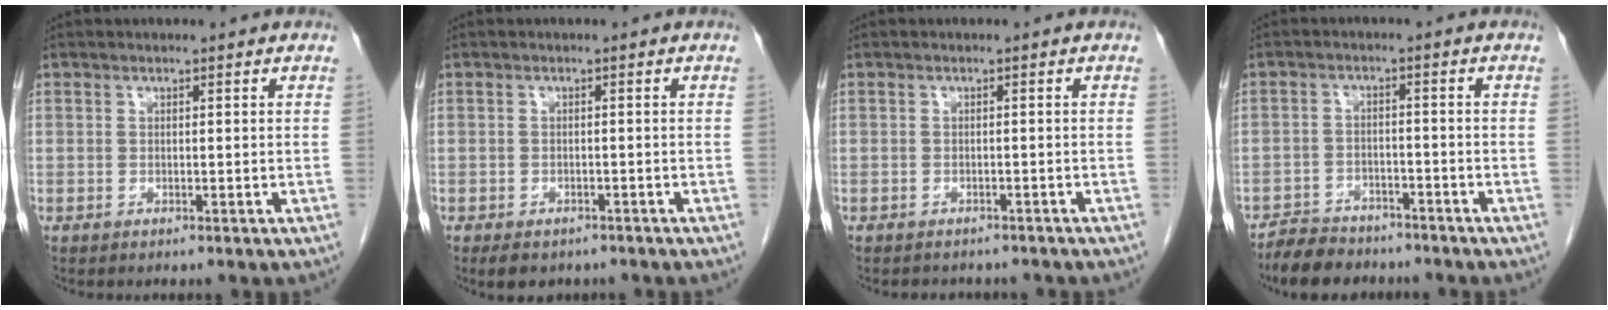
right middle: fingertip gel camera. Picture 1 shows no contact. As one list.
[{"total": 5.0, "force": [-3.9, 2.6, 1.9], "torque": [-0.025, -0.002, -0.049]}, {"total": 4.7, "force": [-4.1, 2.0, 1.0], "torque": [-0.011, 0.003, -0.045]}, {"total": 6.9, "force": [-6.1, 2.7, 1.8], "torque": [-0.033, -0.008, -0.102]}]